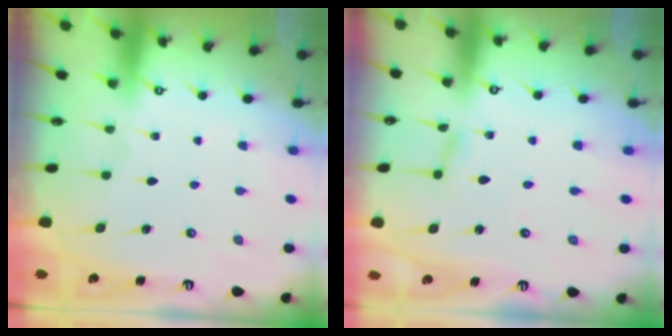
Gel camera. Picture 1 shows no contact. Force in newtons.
{"total": 2.5, "press": 2.5, "slide": 0.4}